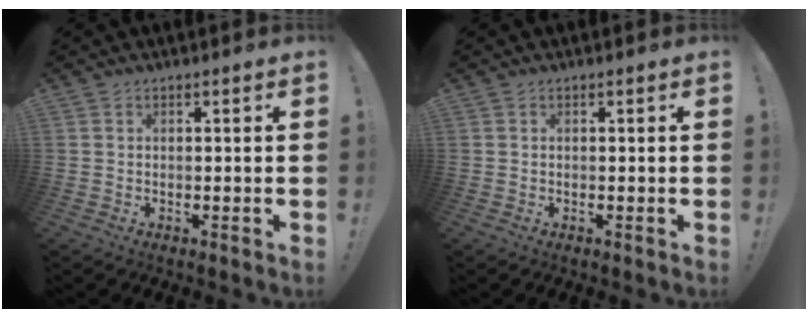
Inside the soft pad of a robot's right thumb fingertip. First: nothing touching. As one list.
[{"total": 0.0}]